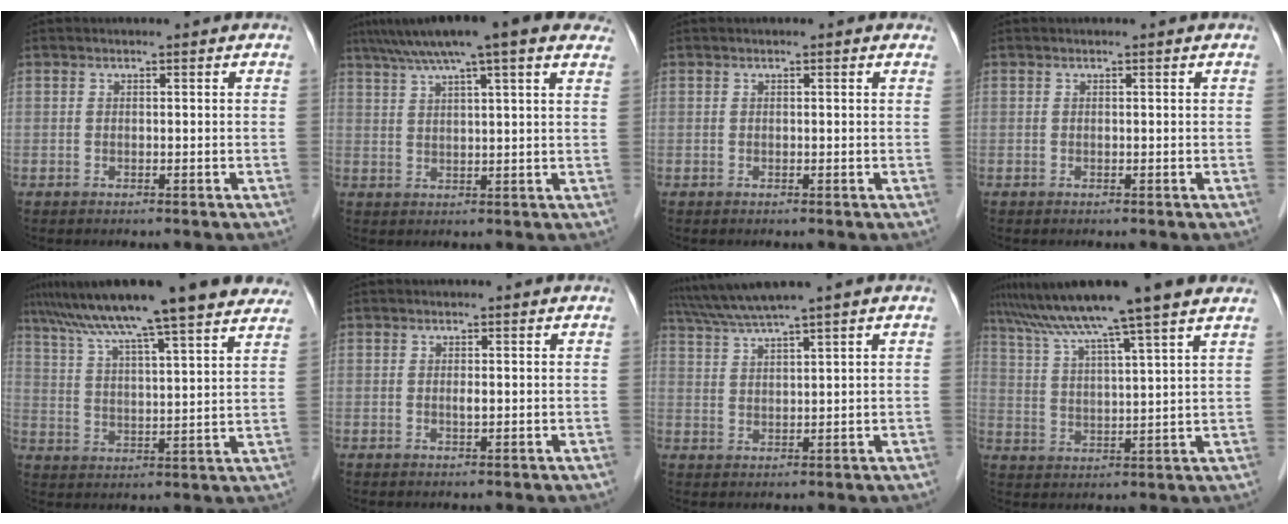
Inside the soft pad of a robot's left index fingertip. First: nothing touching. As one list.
[{"total": 15.2, "force": [11.2, 1.6, 10.2], "torque": [-0.160, 0.050, 0.150]}, {"total": 0.9, "force": [0.6, 0.2, 0.6], "torque": [-0.009, 0.008, 0.004]}, {"total": 0.0}, {"total": 22.4, "force": [18.0, 1.4, 13.3], "torque": [-0.220, 0.036, 0.256]}, {"total": 0.7, "force": [0.0, 0.1, 0.7], "torque": [-0.016, -0.003, -0.002]}, {"total": 5.9, "force": [4.9, -1.6, 3.0], "torque": [-0.065, 0.015, 0.098]}, {"total": 14.1, "force": [11.2, -1.2, 8.5], "torque": [-0.146, 0.024, 0.171]}]